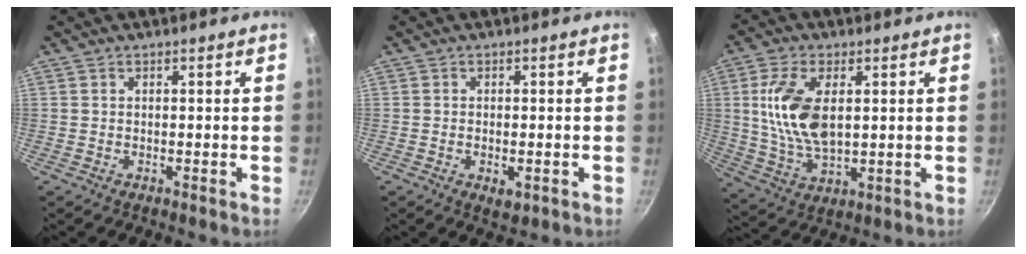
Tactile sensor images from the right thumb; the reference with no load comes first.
{"total": 2.9, "force": [-0.9, 1.5, 2.3], "torque": [-0.036, -0.006, -0.012]}
{"total": 12.9, "force": [2.3, 6.7, 10.7], "torque": [-0.205, -0.010, 0.049]}